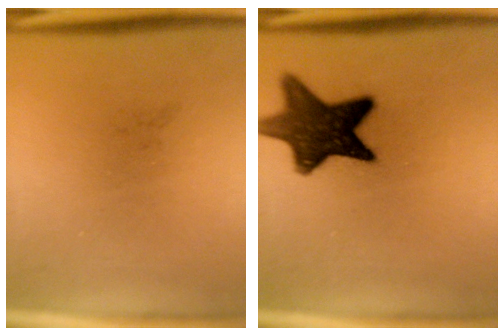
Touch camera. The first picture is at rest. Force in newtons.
{"total": 13.1}